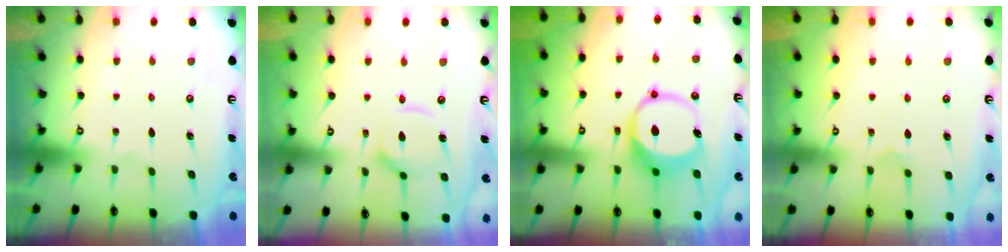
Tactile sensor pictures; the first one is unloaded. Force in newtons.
{"total": 10.8, "press": 10.7, "slide": 1.2}
{"total": 10.2, "press": 10.1, "slide": 1.5}
{"total": 5.0, "press": 5.0, "slide": 0.3}